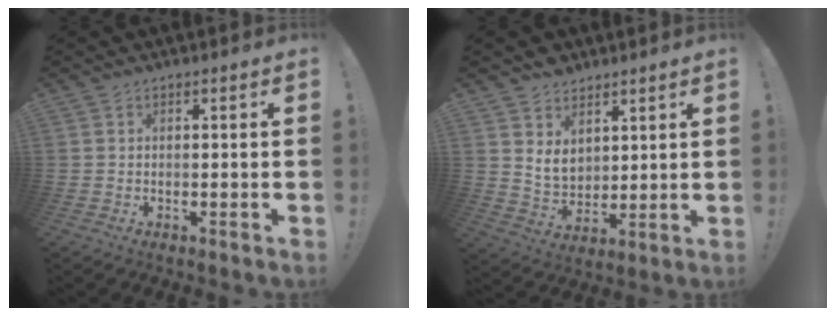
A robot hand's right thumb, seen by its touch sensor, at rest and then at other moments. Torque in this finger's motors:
{"motor_torque": [-0.01, 0.09, 0.08, -0.08, 0.00]}